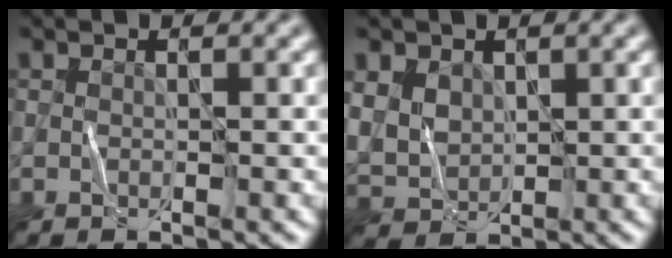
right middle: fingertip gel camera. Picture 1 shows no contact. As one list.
[{"total": 4.2, "force": [1.0, 3.5, 2.1], "torque": [-0.059, 0.000, 0.027]}]